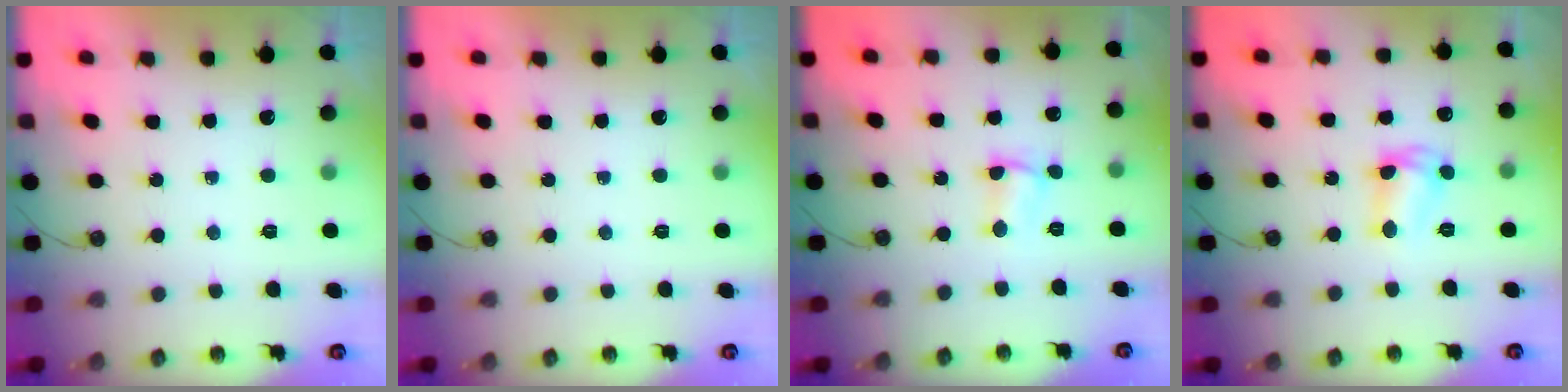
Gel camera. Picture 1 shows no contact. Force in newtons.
{"total": 0.0}
{"total": 1.8, "press": 1.7, "slide": 0.5}
{"total": 7.9, "press": 7.8, "slide": 0.6}